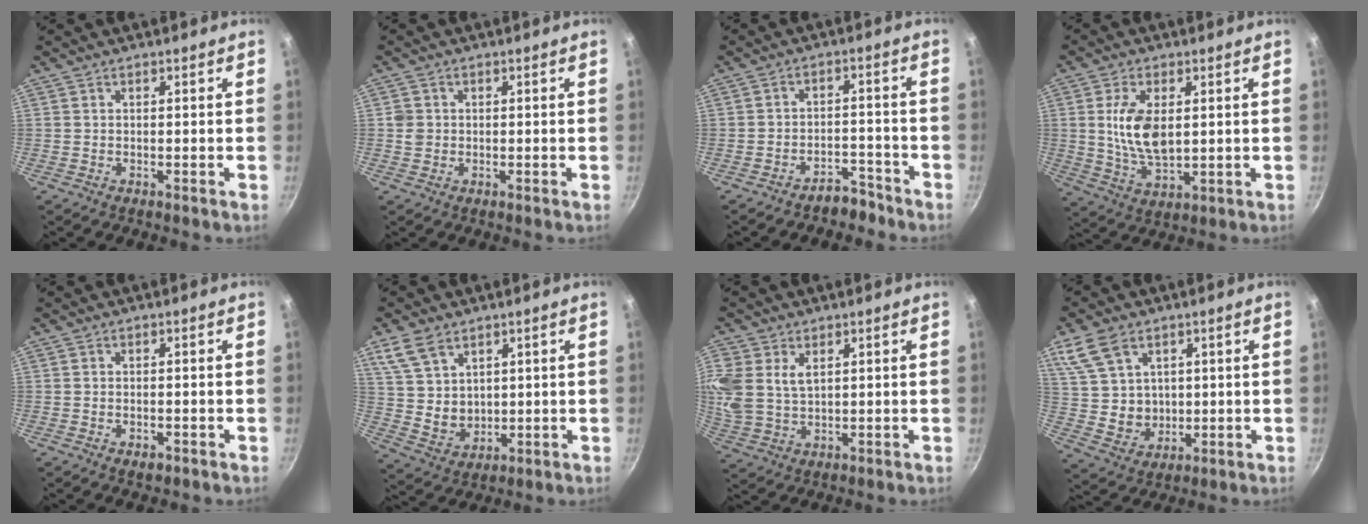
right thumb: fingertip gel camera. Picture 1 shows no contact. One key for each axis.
{"total": 2.3, "fx": 0.0, "fy": 2.1, "fz": 0.9, "tx": -0.008, "ty": 0.005, "tz": -0.001}
{"total": 4.8, "fx": -4.1, "fy": 2.3, "fz": 1.2, "tx": 0.006, "ty": 0.050, "tz": -0.057}
{"total": 10.5, "fx": 1.6, "fy": 5.5, "fz": 8.8, "tx": -0.163, "ty": -0.013, "tz": 0.036}
{"total": 2.0, "fx": -0.9, "fy": 1.1, "fz": 1.3, "tx": -0.023, "ty": 0.001, "tz": -0.015}
{"total": 9.6, "fx": 5.0, "fy": 6.6, "fz": 4.8, "tx": -0.071, "ty": -0.019, "tz": 0.113}
{"total": 11.8, "fx": 3.8, "fy": 8.3, "fz": 7.5, "tx": -0.180, "ty": 0.007, "tz": 0.083}
{"total": 11.2, "fx": 4.9, "fy": 8.4, "fz": 5.6, "tx": -0.088, "ty": -0.019, "tz": 0.110}